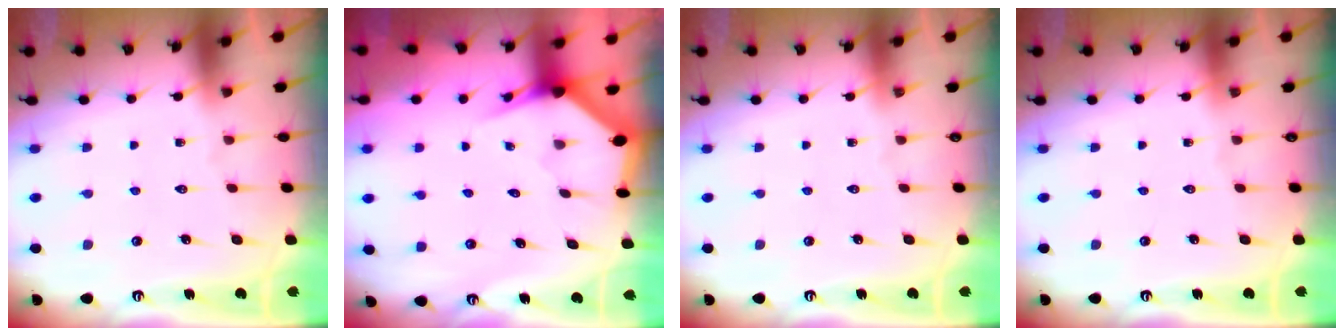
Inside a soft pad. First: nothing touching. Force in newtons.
{"total": 2.8, "press": 2.8, "slide": 0.0}
{"total": 0.0}
{"total": 0.0}